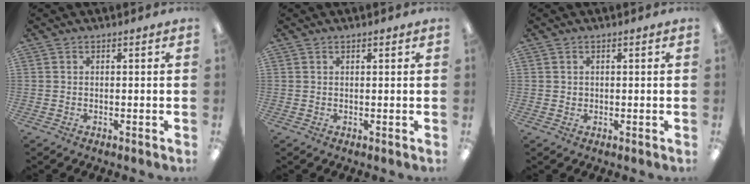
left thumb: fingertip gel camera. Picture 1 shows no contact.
{"total": 0.7, "force": [0.5, 0.2, 0.4], "torque": [-0.009, 0.002, 0.009]}
{"total": 0.8, "force": [0.3, 0.8, 0.1], "torque": [-0.003, 0.004, 0.006]}